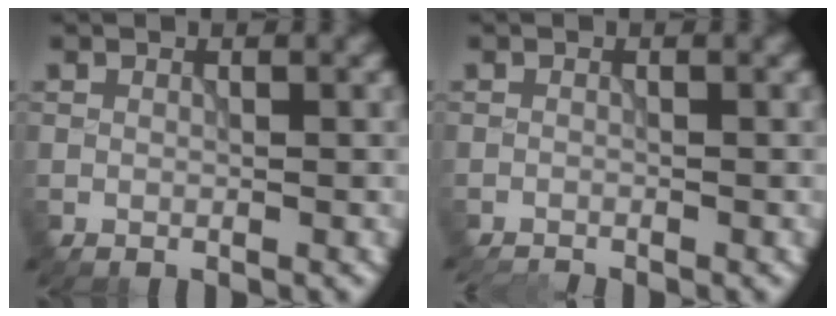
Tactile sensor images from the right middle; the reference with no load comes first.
{"total": 1.7, "force": [-1.6, 0.0, 0.2], "torque": [-0.003, -0.005, -0.034]}